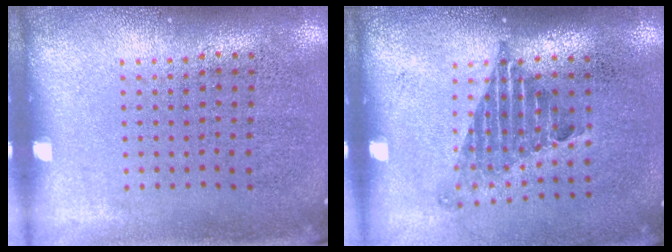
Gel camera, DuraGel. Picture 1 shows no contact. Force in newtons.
{"total": 1.3, "press": 1.0, "slide": 0.9}